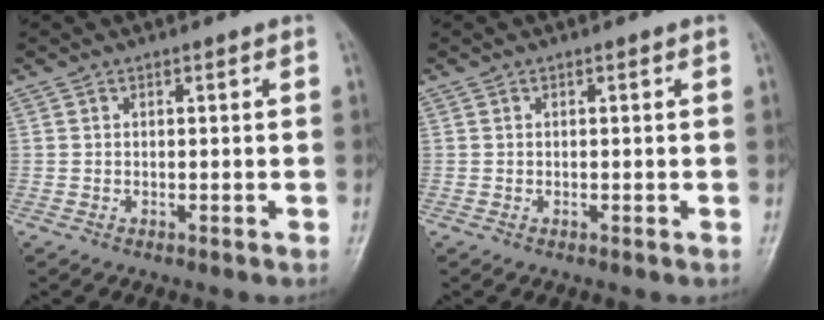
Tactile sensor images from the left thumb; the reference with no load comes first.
{"total": 0.0}